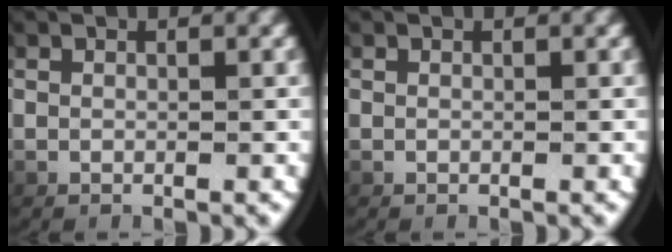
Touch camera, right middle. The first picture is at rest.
{"total": 0.0}